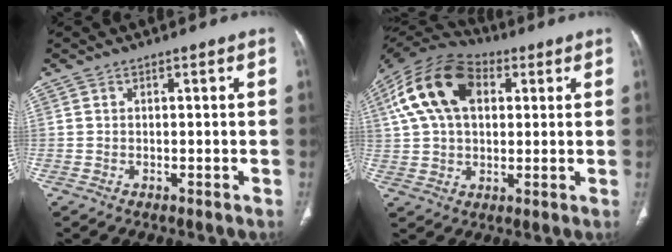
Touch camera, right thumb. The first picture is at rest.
{"total": 17.6, "force": [5.1, 11.0, 12.7], "torque": [-0.231, 0.021, 0.083]}